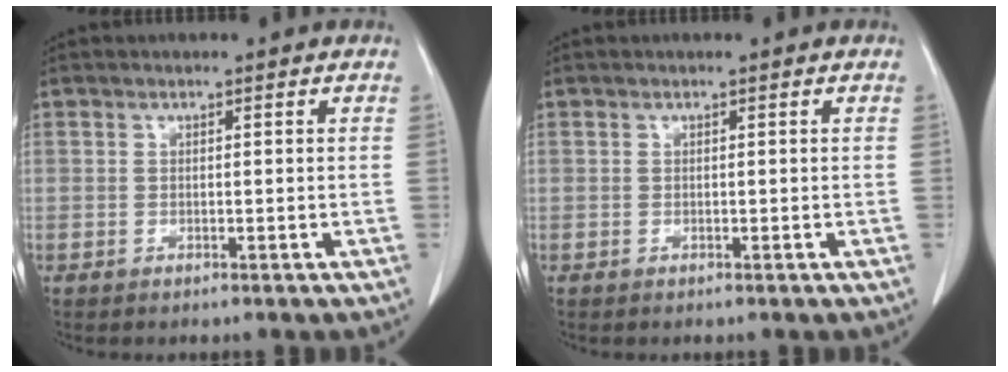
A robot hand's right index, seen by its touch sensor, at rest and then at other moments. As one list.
[{"total": 0.0}]